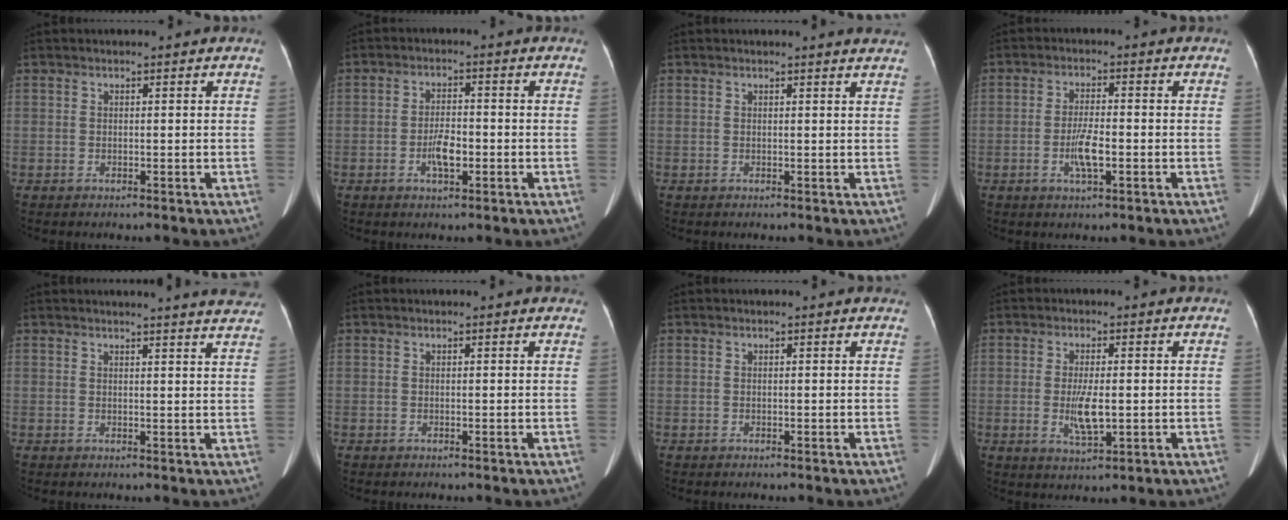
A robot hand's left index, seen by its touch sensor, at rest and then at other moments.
{"total": 3.9, "force": [-1.4, 1.4, 3.4], "torque": [-0.065, 0.003, -0.023]}
{"total": 3.0, "force": [3.0, -0.1, 0.7], "torque": [-0.012, -0.009, 0.016]}
{"total": 4.5, "force": [-1.4, 0.9, 4.2], "torque": [-0.084, 0.000, -0.023]}
{"total": 11.9, "force": [11.4, 0.0, 3.4], "torque": [-0.032, -0.041, 0.109]}
{"total": 0.8, "force": [0.7, 0.2, 0.1], "torque": [-0.008, -0.001, -0.001]}
{"total": 1.4, "force": [1.3, 0.3, 0.2], "torque": [-0.013, 0.001, 0.003]}
{"total": 4.9, "force": [-0.5, 1.3, 4.7], "torque": [-0.094, -0.009, -0.004]}